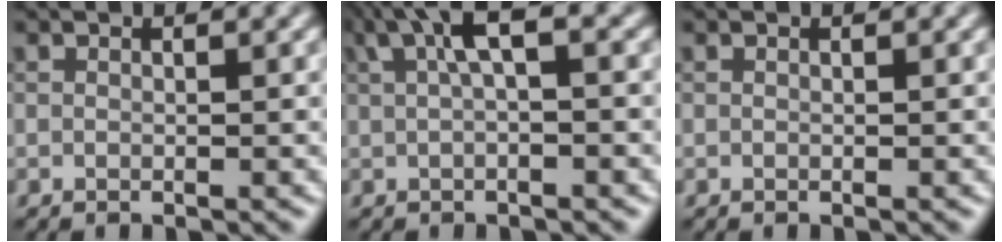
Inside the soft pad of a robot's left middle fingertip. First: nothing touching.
{"total": 3.9, "force": [1.4, 1.0, 3.5], "torque": [-0.069, 0.014, 0.021]}
{"total": 0.0}